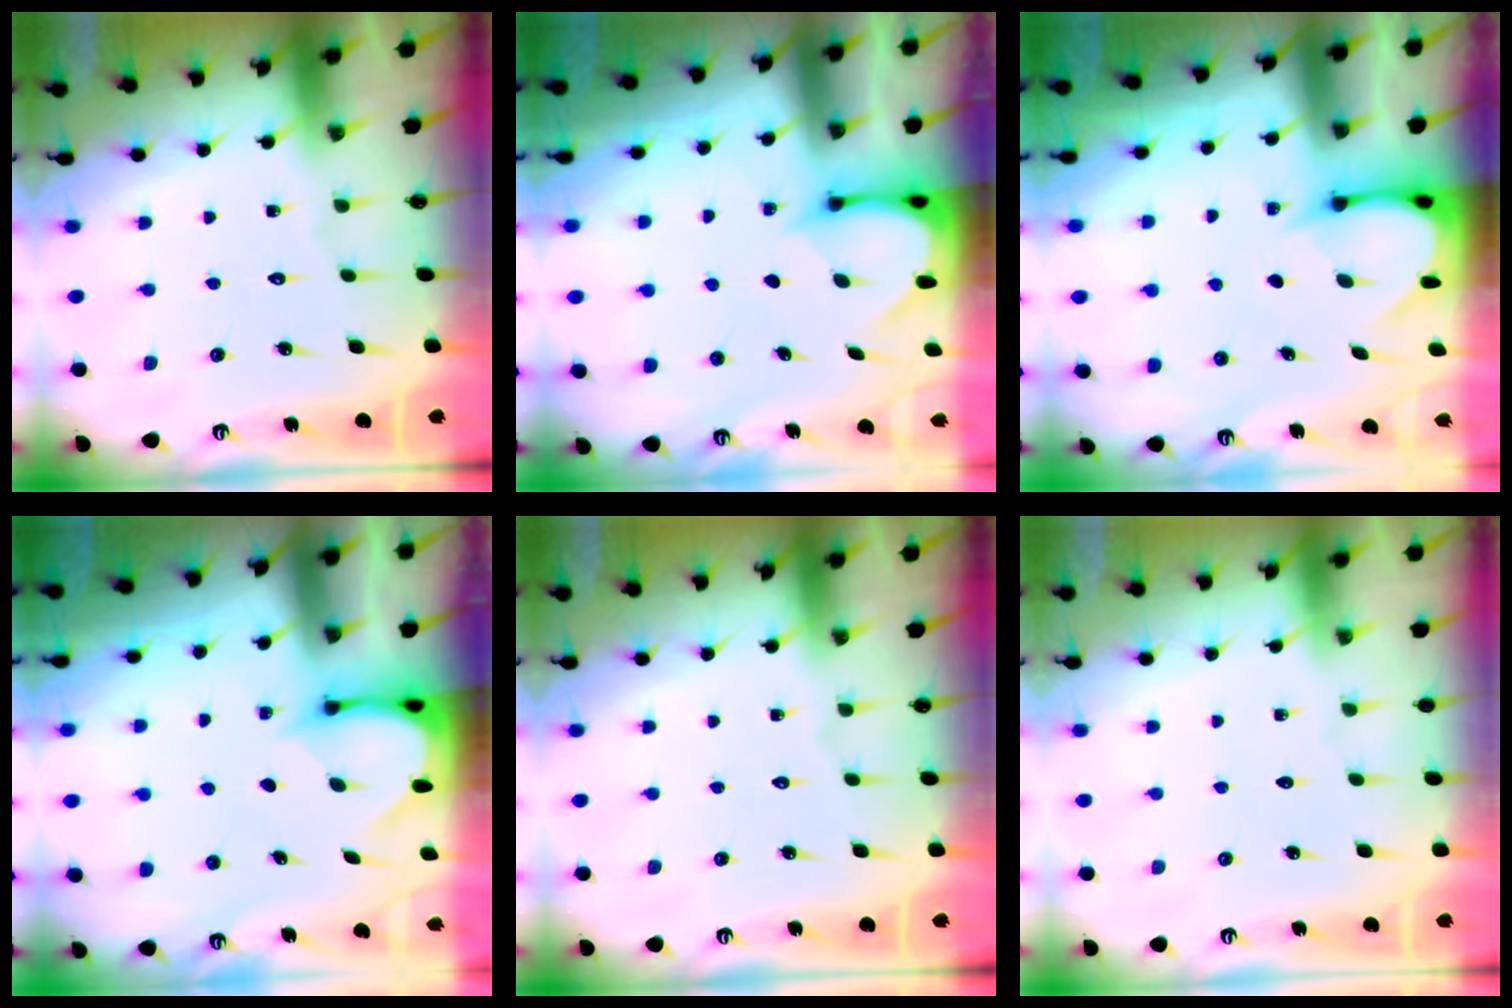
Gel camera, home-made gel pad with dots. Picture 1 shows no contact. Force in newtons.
{"total": 3.4, "press": 3.4, "slide": 0.3}
{"total": 4.0, "press": 4.0, "slide": 0.4}
{"total": 3.4, "press": 3.4, "slide": 0.3}
{"total": 0.0}
{"total": 0.0}